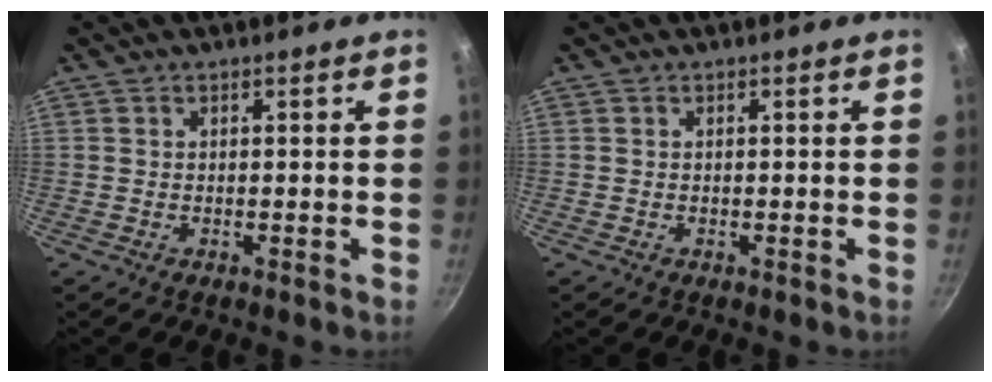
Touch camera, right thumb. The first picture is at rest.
{"total": 0.0}